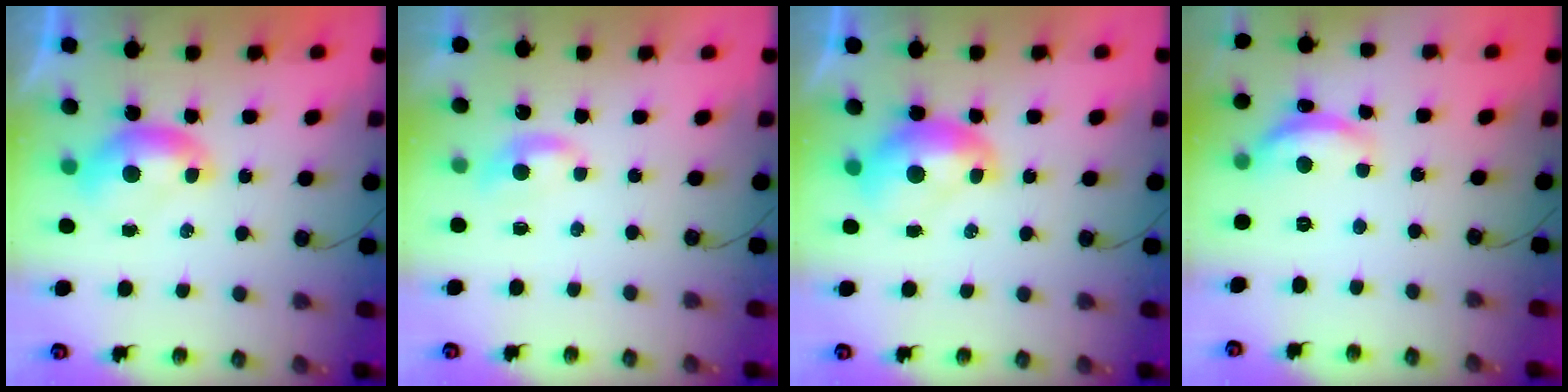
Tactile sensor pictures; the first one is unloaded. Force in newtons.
{"total": 1.2, "press": 1.2, "slide": 0.4}
{"total": 2.1, "press": 2.1, "slide": 0.3}
{"total": 6.8, "press": 6.8, "slide": 0.7}